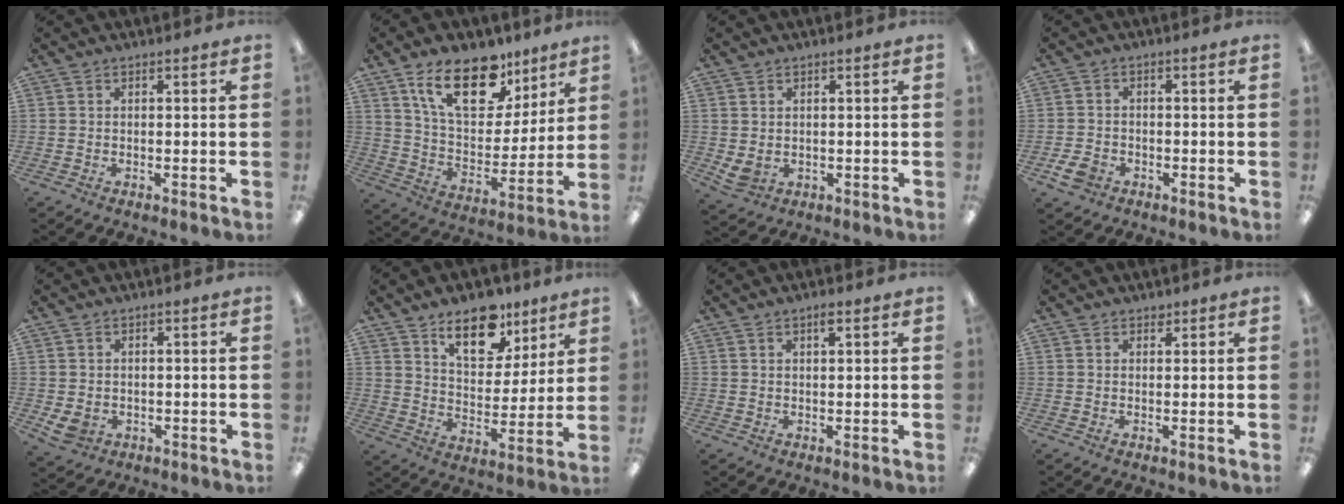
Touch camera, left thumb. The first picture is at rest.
{"total": 19.9, "force": [12.2, 10.4, 11.8], "torque": [-0.184, -0.054, 0.212]}
{"total": 3.1, "force": [0.7, 2.5, 1.7], "torque": [-0.037, -0.006, 0.010]}
{"total": 4.1, "force": [-2.2, 2.9, 1.9], "torque": [-0.039, 0.009, -0.042]}
{"total": 3.7, "force": [-0.6, 3.1, 1.8], "torque": [-0.044, 0.001, -0.011]}
{"total": 14.7, "force": [9.9, 7.7, 7.7], "torque": [-0.099, -0.052, 0.173]}
{"total": 2.0, "force": [1.3, 0.6, 1.3], "torque": [-0.020, -0.001, 0.021]}
{"total": 1.3, "force": [1.0, 0.8, 0.2], "torque": [-0.005, 0.002, 0.019]}